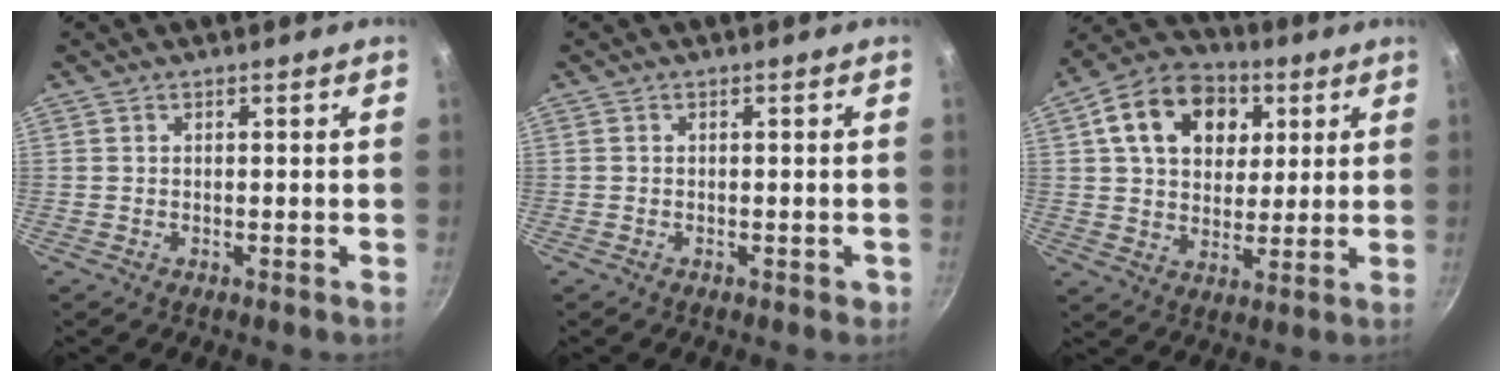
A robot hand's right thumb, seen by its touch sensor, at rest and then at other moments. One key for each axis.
{"total": 1.1, "fx": -0.4, "fy": 0.8, "fz": 0.6, "tx": 0.000, "ty": 0.004, "tz": -0.005}
{"total": 16.6, "fx": 5.5, "fy": 12.2, "fz": 9.8, "tx": -0.136, "ty": 0.007, "tz": 0.082}